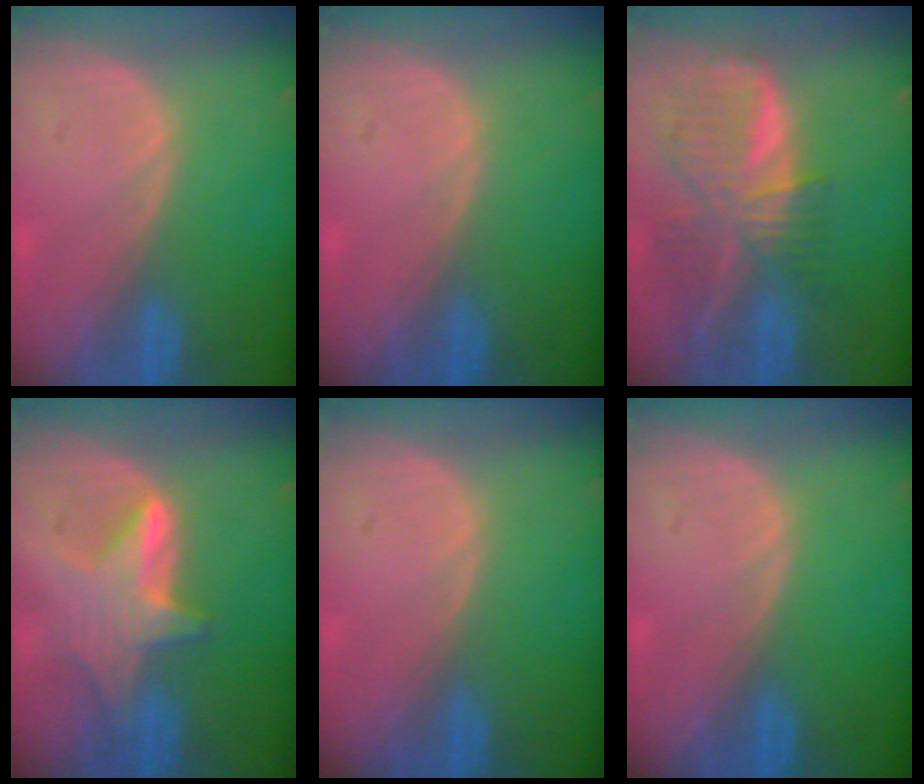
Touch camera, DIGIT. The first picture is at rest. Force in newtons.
{"total": 0.0}
{"total": 9.4, "press": 8.3, "slide": 4.6}
{"total": 6.2, "press": 6.2, "slide": 0.6}
{"total": 0.0}
{"total": 0.0}